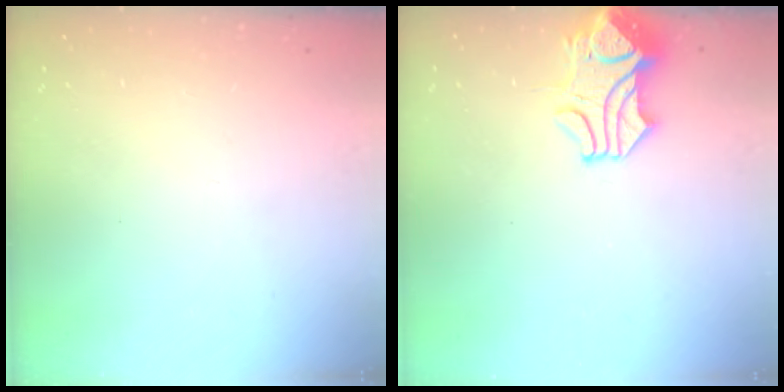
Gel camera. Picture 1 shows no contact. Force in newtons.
{"total": 1.6, "press": 1.4, "slide": 0.9}